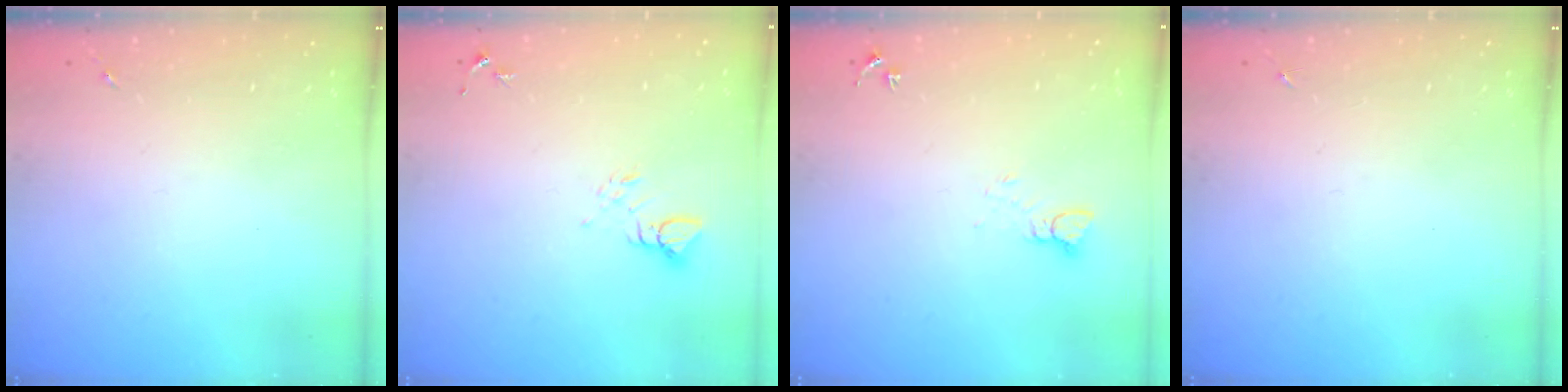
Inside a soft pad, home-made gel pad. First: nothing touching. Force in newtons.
{"total": 4.0, "press": 4.0, "slide": 0.3}
{"total": 3.4, "press": 3.4, "slide": 0.2}
{"total": 0.0}